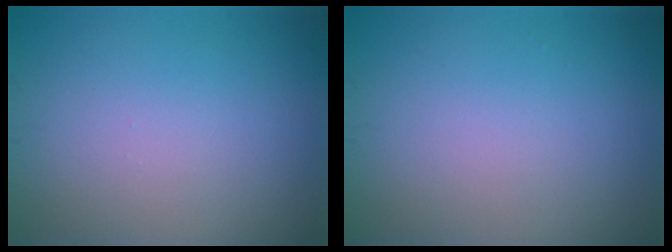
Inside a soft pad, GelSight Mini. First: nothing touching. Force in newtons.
{"total": 0.0}